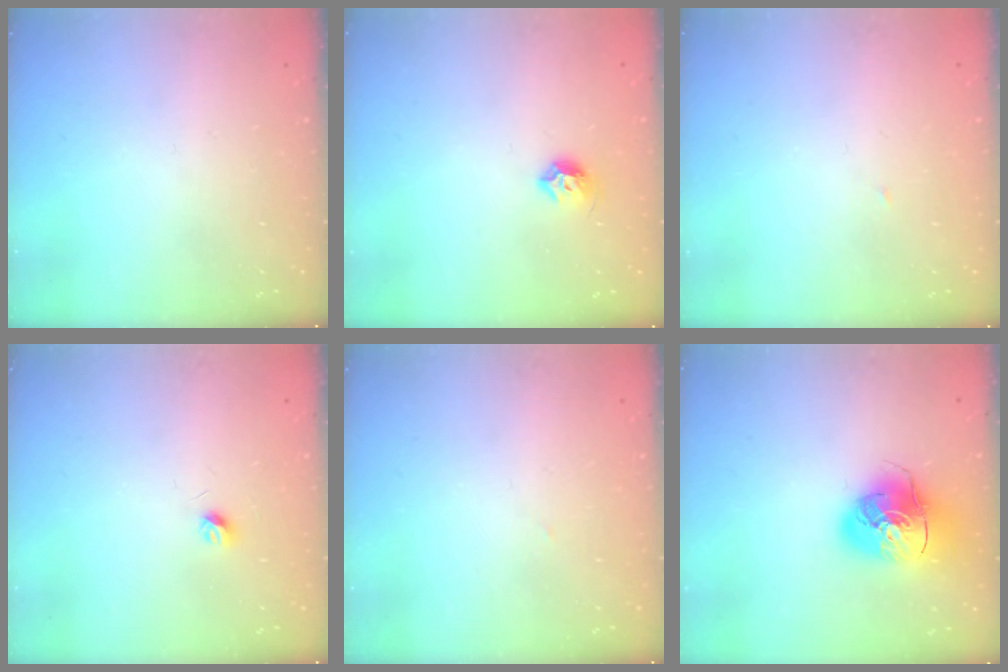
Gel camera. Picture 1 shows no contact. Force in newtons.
{"total": 6.6, "press": 6.5, "slide": 1.2}
{"total": 1.4, "press": 1.4, "slide": 0.0}
{"total": 3.6, "press": 3.5, "slide": 0.7}
{"total": 1.3, "press": 1.3, "slide": 0.0}
{"total": 14.7, "press": 14.5, "slide": 2.4}